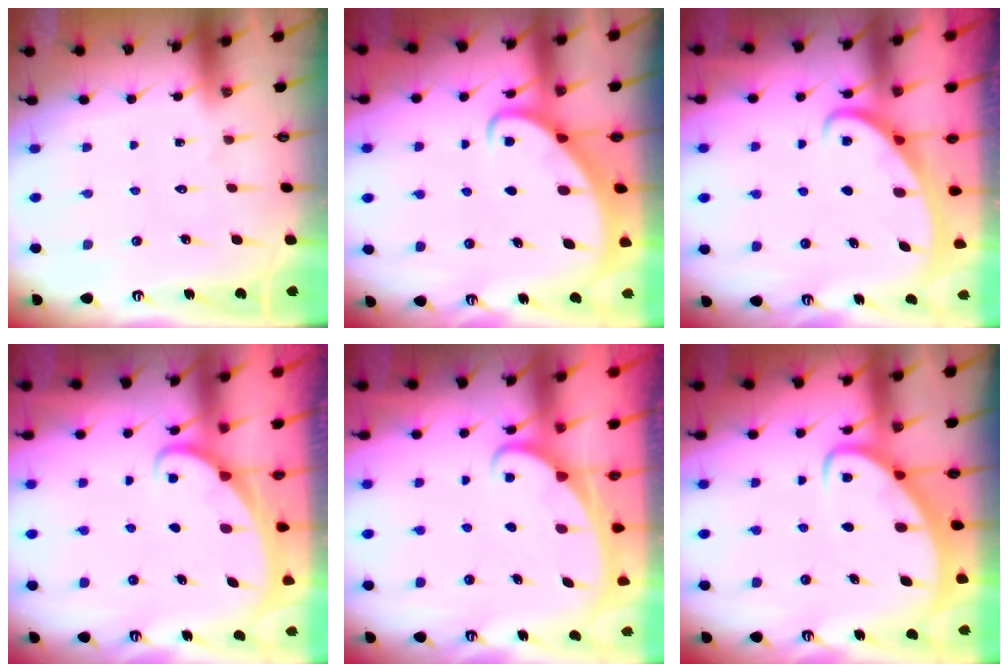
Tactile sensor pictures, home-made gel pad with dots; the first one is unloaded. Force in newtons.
{"total": 2.0, "press": 2.0, "slide": 0.3}
{"total": 2.5, "press": 2.4, "slide": 0.3}
{"total": 1.7, "press": 1.7, "slide": 0.2}
{"total": 2.4, "press": 2.4, "slide": 0.3}
{"total": 4.0, "press": 3.9, "slide": 0.6}